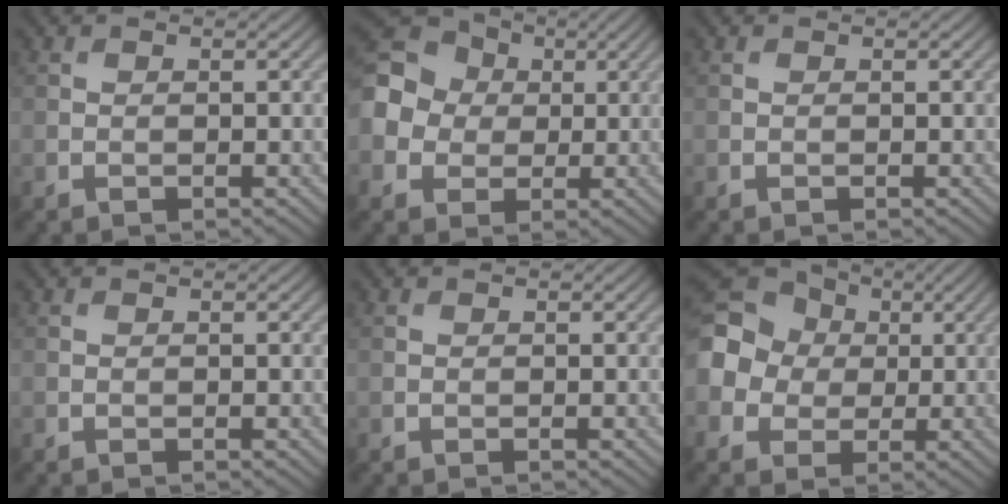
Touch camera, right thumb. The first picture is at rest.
{"total": 10.7, "force": [0.7, 9.6, 4.6], "torque": [-0.154, 0.021, -0.015]}
{"total": 0.0}
{"total": 0.0}
{"total": 0.0}
{"total": 13.5, "force": [1.1, 12.3, 5.5], "torque": [-0.180, 0.030, -0.019]}